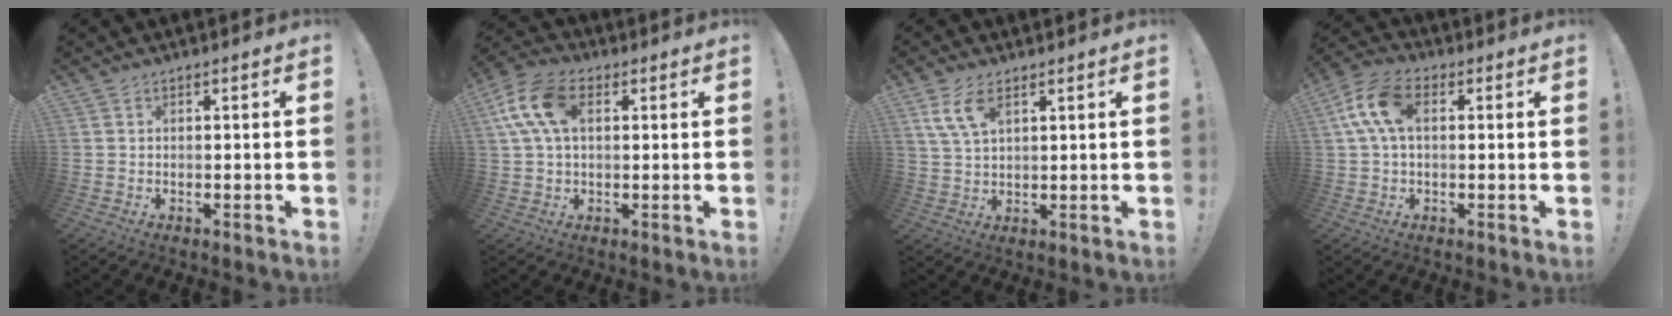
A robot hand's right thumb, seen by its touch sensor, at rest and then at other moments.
{"total": 13.5, "force": [3.5, 8.3, 10.1], "torque": [-0.191, 0.008, 0.068]}
{"total": 7.3, "force": [3.7, 3.0, 5.5], "torque": [-0.114, -0.007, 0.070]}
{"total": 11.0, "force": [2.1, 6.5, 8.7], "torque": [-0.171, 0.013, 0.042]}